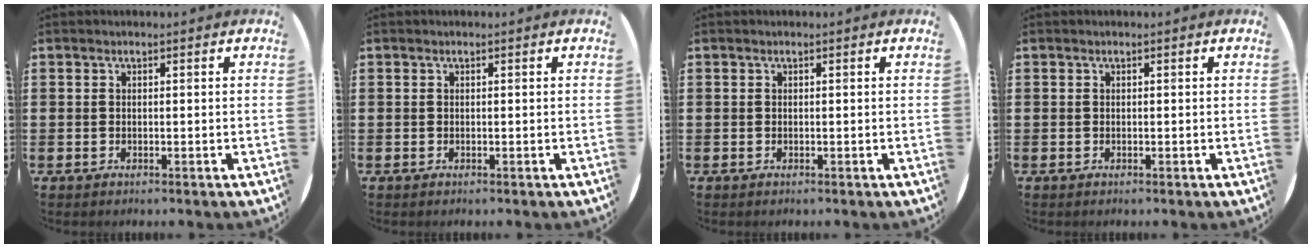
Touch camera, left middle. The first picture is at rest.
{"total": 0.0}
{"total": 0.0}
{"total": 0.0}